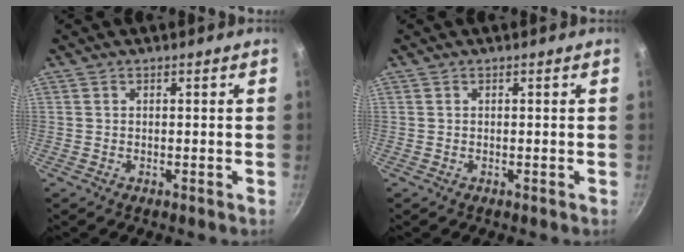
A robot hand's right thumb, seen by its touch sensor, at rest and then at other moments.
{"total": 0.0}